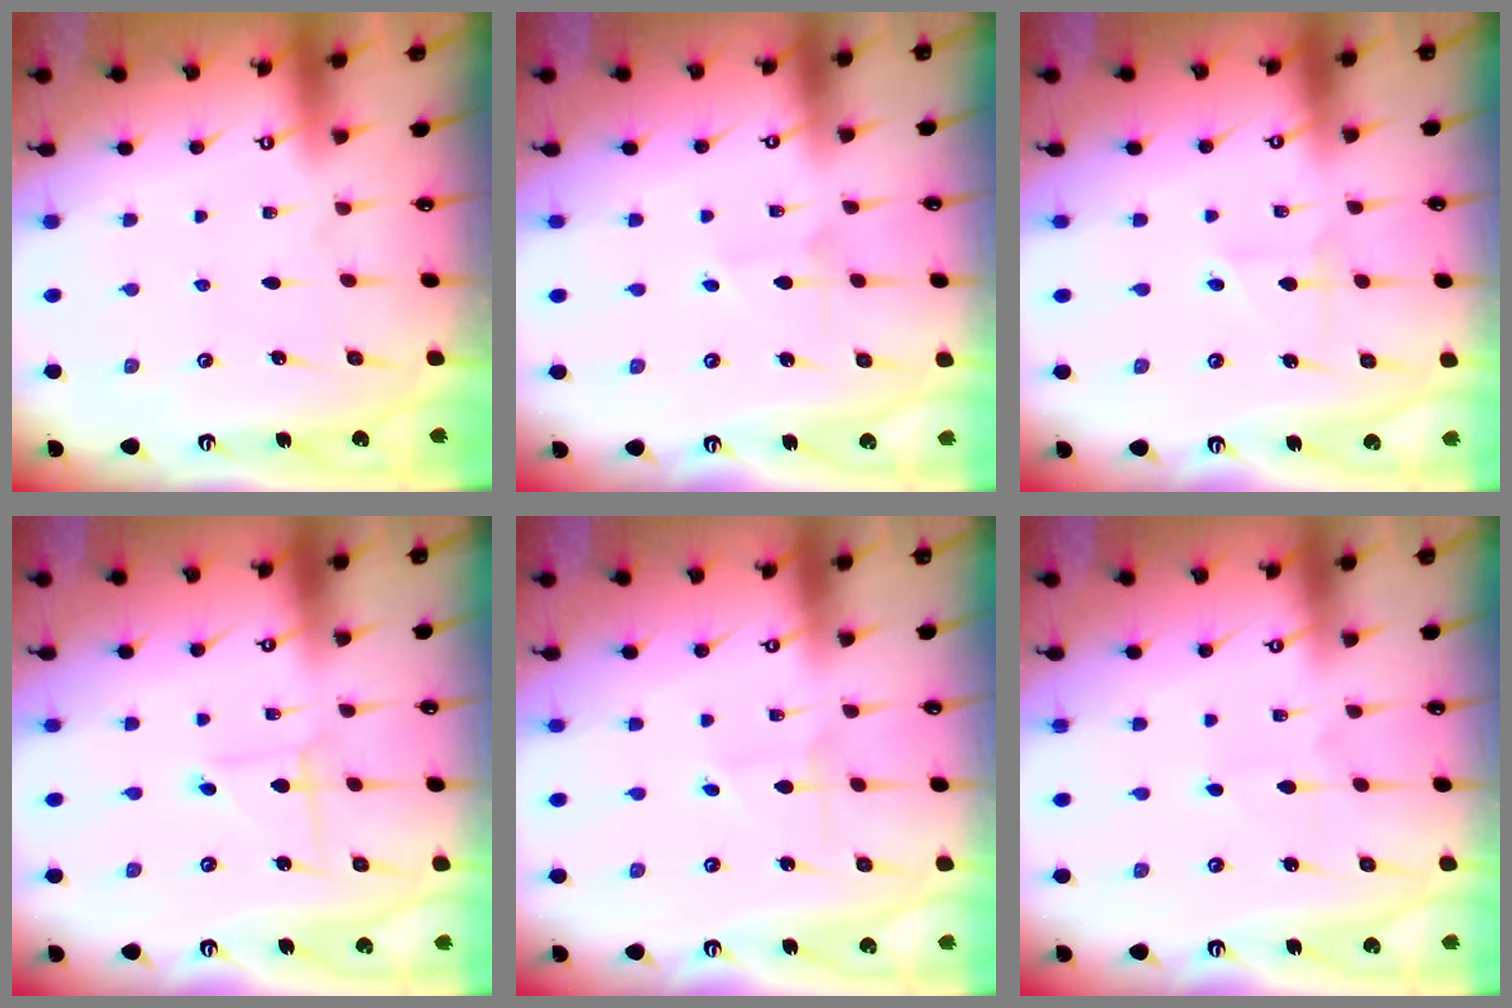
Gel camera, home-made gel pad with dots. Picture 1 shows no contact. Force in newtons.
{"total": 2.0, "press": 2.0, "slide": 0.2}
{"total": 2.7, "press": 2.6, "slide": 0.3}
{"total": 1.6, "press": 1.6, "slide": 0.2}
{"total": 1.1, "press": 1.1, "slide": 0.1}
{"total": 2.6, "press": 2.6, "slide": 0.2}